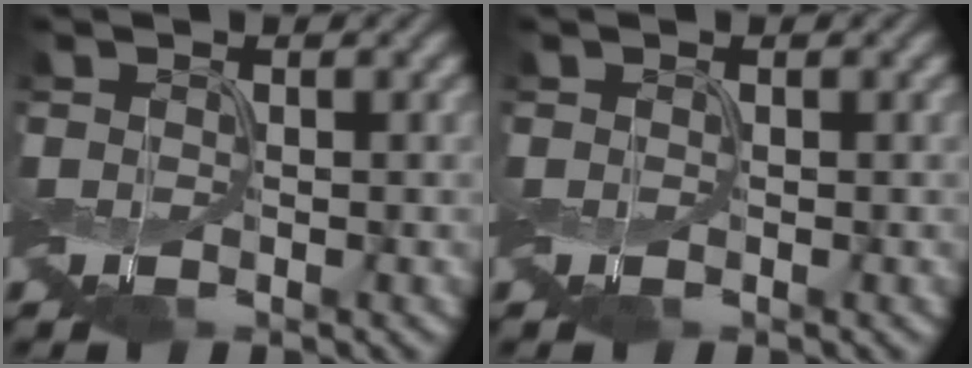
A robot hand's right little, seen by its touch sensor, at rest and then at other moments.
{"total": 0.0}